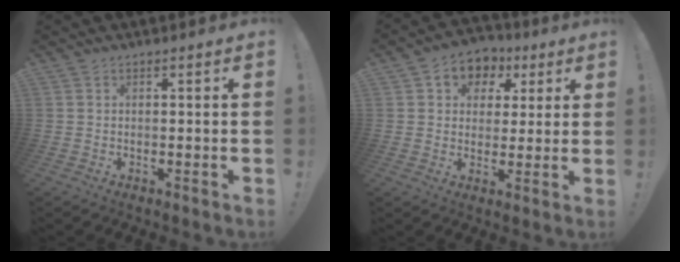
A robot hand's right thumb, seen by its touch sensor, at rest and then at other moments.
{"total": 7.7, "force": [2.6, 6.9, 2.2], "torque": [-0.036, -0.012, 0.054]}